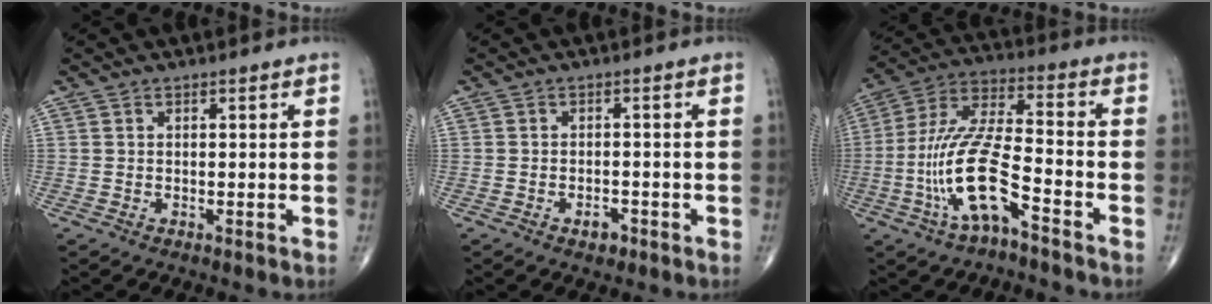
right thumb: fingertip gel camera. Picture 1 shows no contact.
{"total": 2.2, "force": [-1.3, 1.3, 1.2], "torque": [-0.013, 0.007, -0.017]}
{"total": 15.0, "force": [-6.1, 4.2, 13.0], "torque": [-0.272, 0.046, -0.114]}